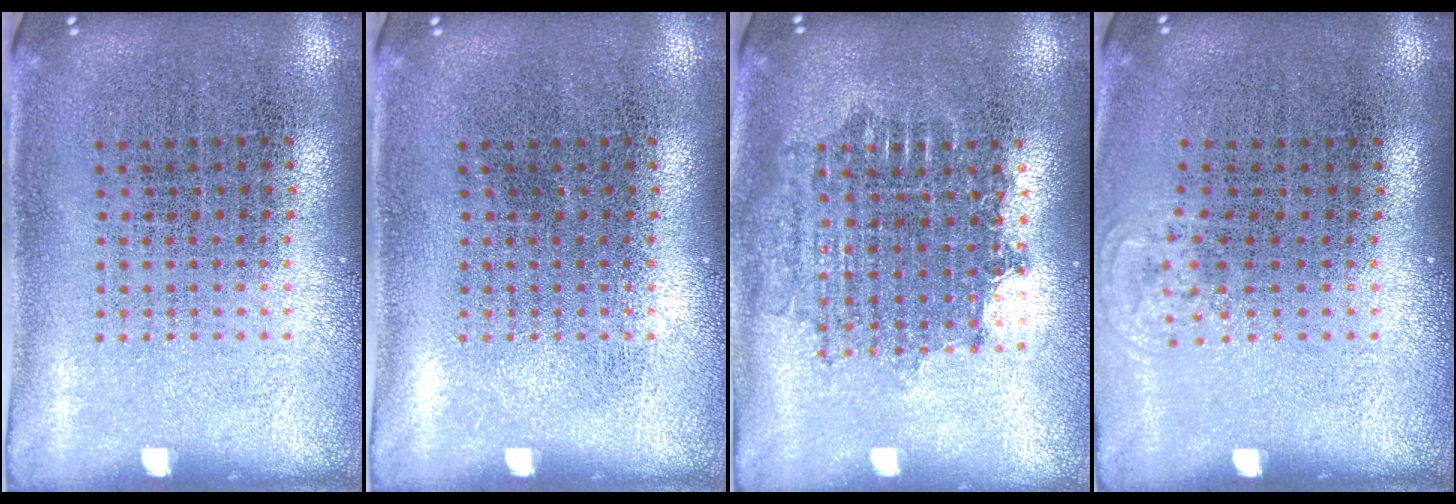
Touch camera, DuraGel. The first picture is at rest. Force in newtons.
{"total": 0.0}
{"total": 1.7, "press": 1.4, "slide": 0.9}
{"total": 0.6, "press": 0.4, "slide": 0.3}